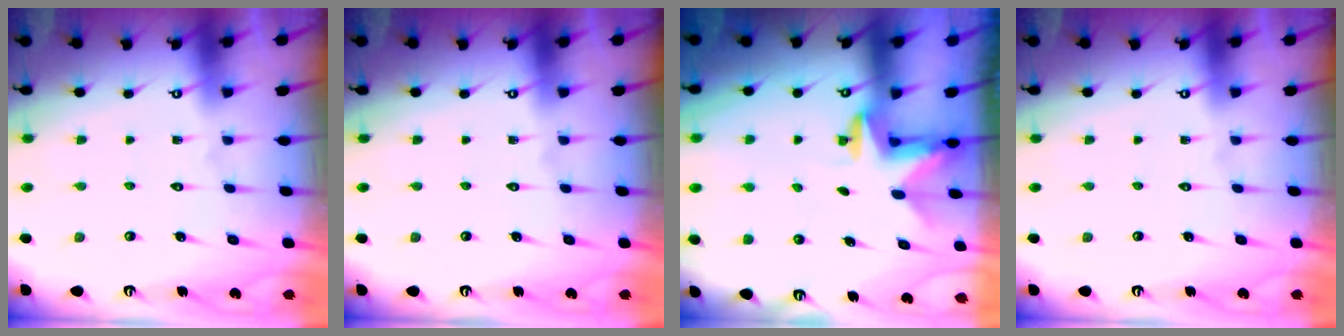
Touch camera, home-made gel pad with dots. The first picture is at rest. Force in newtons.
{"total": 0.0}
{"total": 2.5, "press": 2.5, "slide": 0.4}
{"total": 0.0}